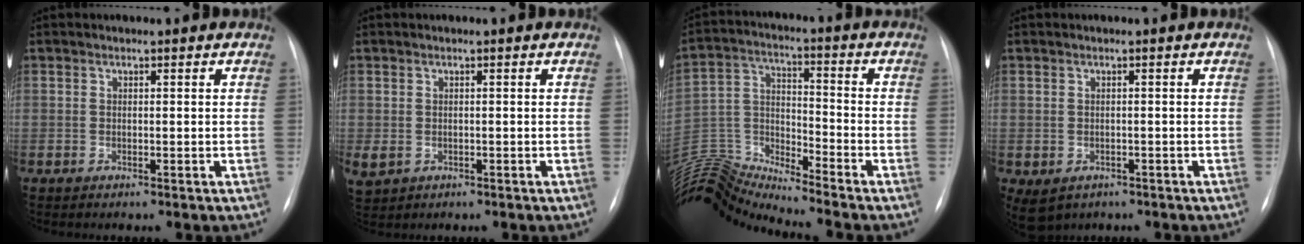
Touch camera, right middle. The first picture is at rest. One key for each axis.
{"total": 2.5, "fx": -0.4, "fy": 1.9, "fz": 1.5, "tx": -0.041, "ty": -0.002, "tz": 0.006}
{"total": 14.3, "fx": -14.0, "fy": -0.8, "fz": 2.6, "tx": -0.065, "ty": 0.040, "tz": -0.271}
{"total": 4.6, "fx": -2.5, "fy": 3.5, "fz": 1.6, "tx": -0.031, "ty": 0.002, "tz": -0.027}